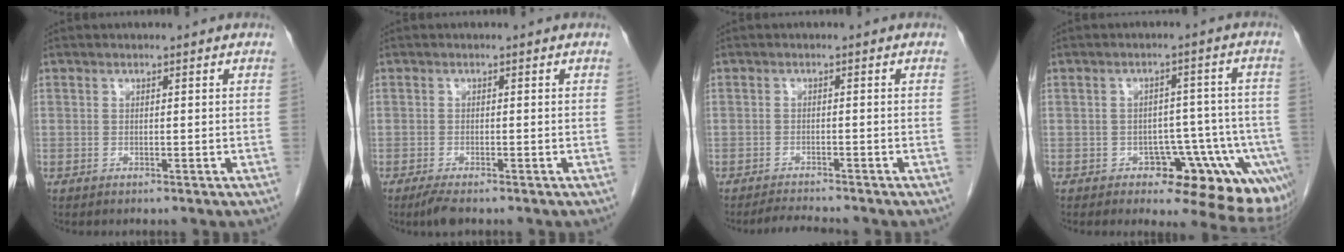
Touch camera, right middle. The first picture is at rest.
{"total": 2.6, "force": [-1.9, 0.5, 1.7], "torque": [-0.037, -0.008, -0.034]}
{"total": 3.0, "force": [-2.9, -0.3, 0.7], "torque": [-0.015, -0.015, -0.047]}
{"total": 11.5, "force": [-6.2, 5.7, 7.8], "torque": [-0.049, 0.021, -0.077]}